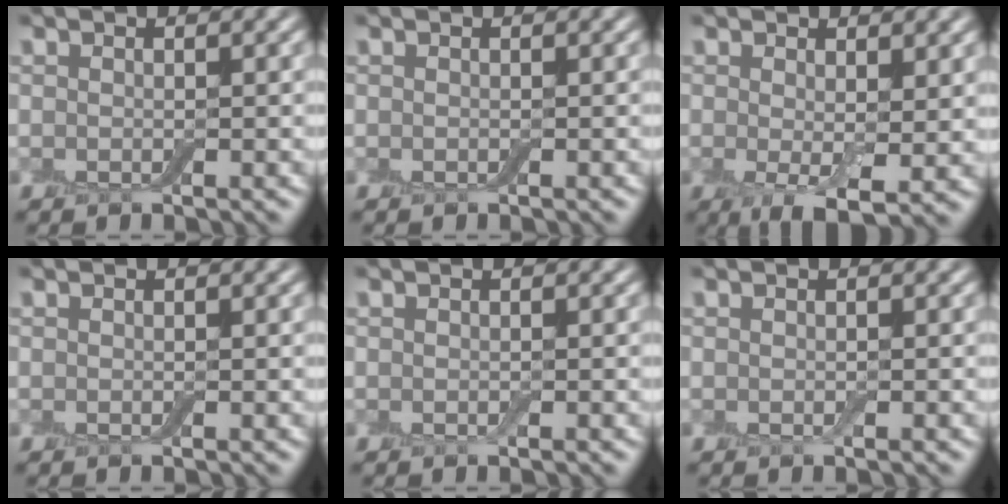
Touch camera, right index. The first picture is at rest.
{"total": 0.0}
{"total": 4.3, "force": [-0.2, 1.4, 4.0], "torque": [-0.068, -0.014, -0.002]}
{"total": 0.0}
{"total": 0.0}
{"total": 0.0}